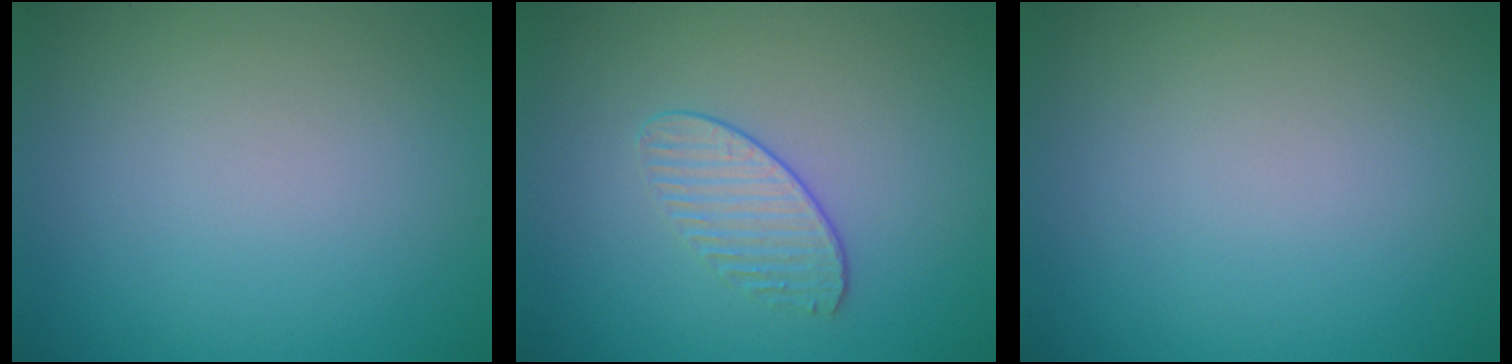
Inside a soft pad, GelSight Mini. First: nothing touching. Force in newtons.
{"total": 1.8, "press": 1.3, "slide": 1.1}
{"total": 0.0}